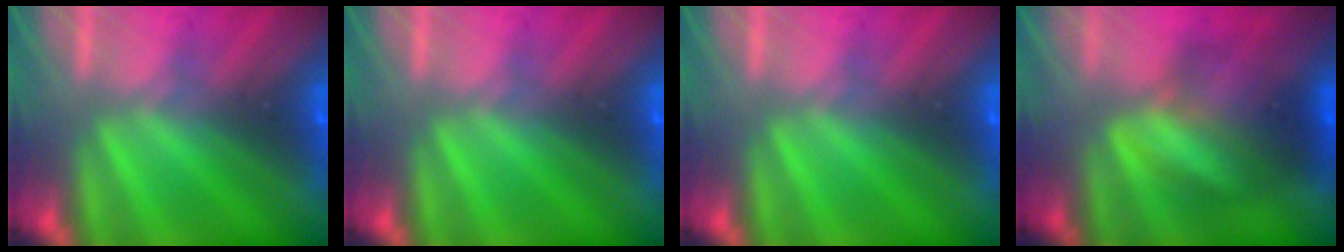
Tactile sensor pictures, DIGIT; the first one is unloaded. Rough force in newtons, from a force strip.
{"total": 0.0}
{"total": 0.0}
{"total": 4.1}